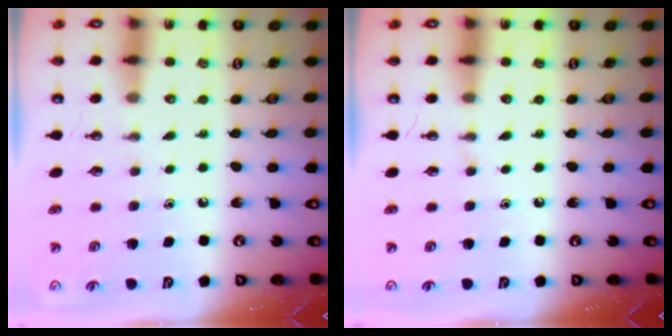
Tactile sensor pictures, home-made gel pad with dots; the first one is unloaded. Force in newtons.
{"total": 0.0}